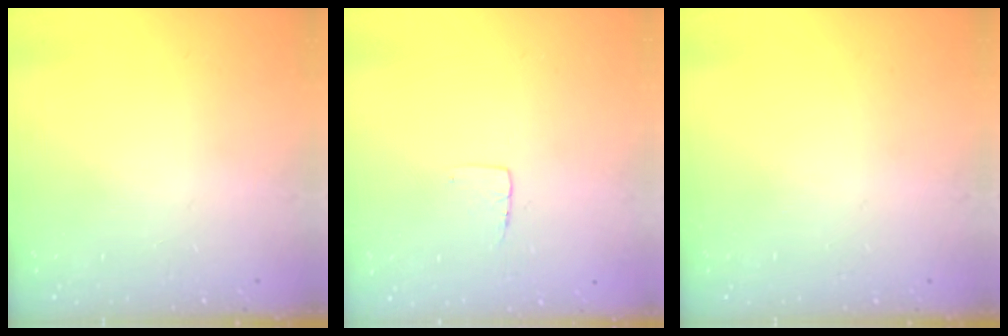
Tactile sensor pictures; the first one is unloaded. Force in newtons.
{"total": 3.5, "press": 3.5, "slide": 0.3}
{"total": 0.0}